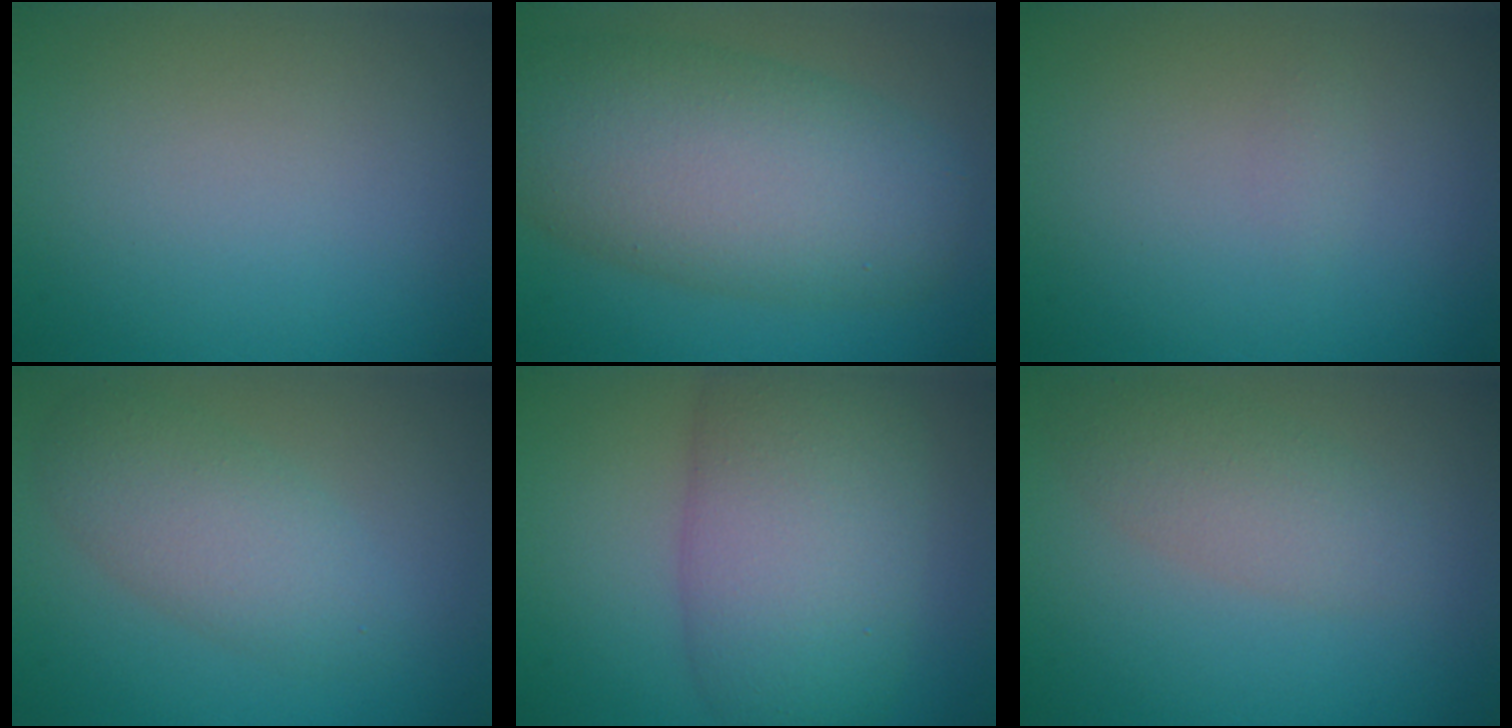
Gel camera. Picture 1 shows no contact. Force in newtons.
{"total": 10.2, "press": 10.1, "slide": 0.2}
{"total": 0.5, "press": 0.5, "slide": 0.1}
{"total": 4.1, "press": 4.1, "slide": 0.1}
{"total": 9.0, "press": 8.9, "slide": 0.3}
{"total": 3.0, "press": 3.0, "slide": 0.1}